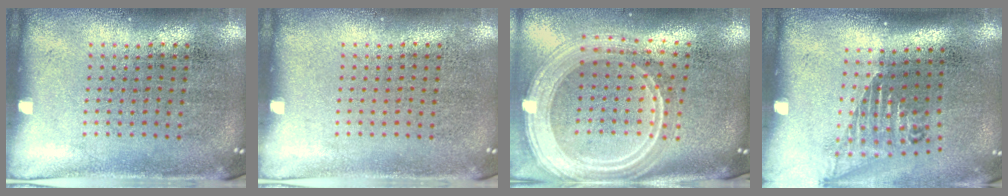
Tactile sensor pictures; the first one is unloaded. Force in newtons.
{"total": 0.0}
{"total": 3.0, "press": 2.4, "slide": 1.8}
{"total": 1.6, "press": 1.2, "slide": 1.1}